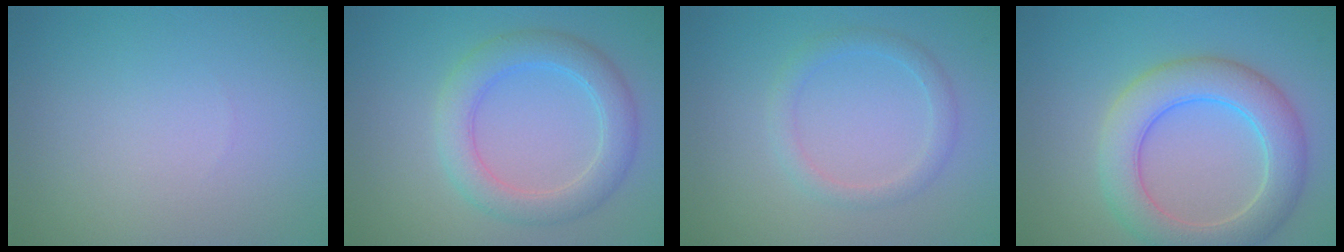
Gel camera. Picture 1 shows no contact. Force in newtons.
{"total": 4.3, "press": 4.3, "slide": 0.0}
{"total": 1.9, "press": 1.9, "slide": 0.1}
{"total": 6.3, "press": 6.3, "slide": 0.5}